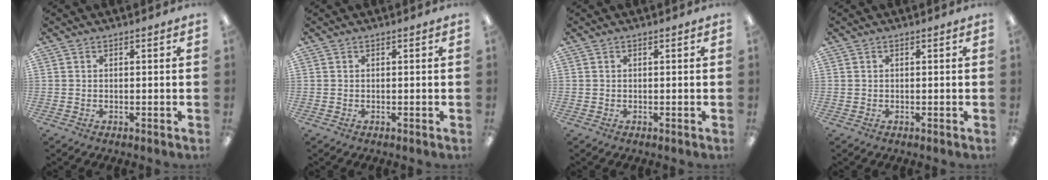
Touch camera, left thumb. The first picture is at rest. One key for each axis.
{"total": 0.0}
{"total": 0.0}
{"total": 0.0}